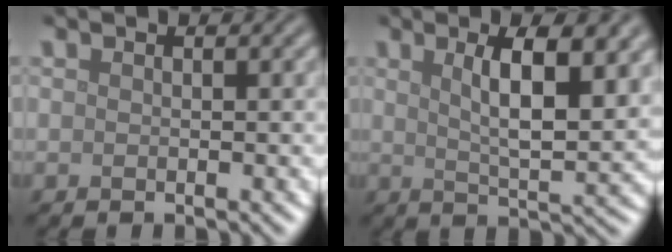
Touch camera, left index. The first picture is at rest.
{"total": 7.8, "force": [2.7, 2.2, 7.0], "torque": [-0.097, 0.001, 0.044]}